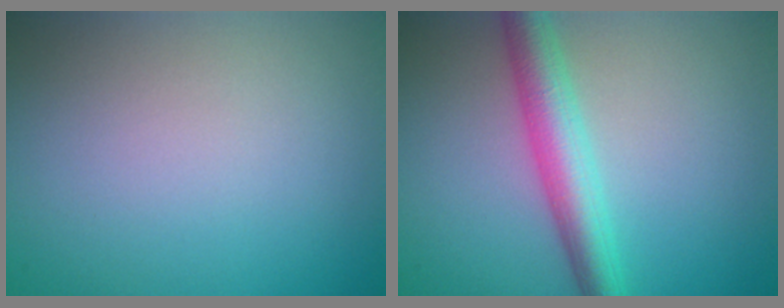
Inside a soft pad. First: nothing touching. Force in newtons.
{"total": 4.8, "press": 4.8, "slide": 0.2}